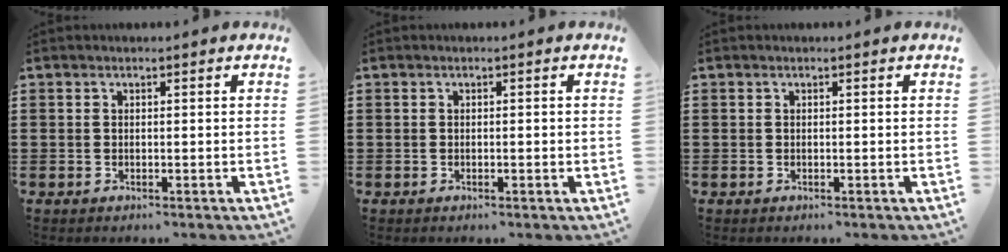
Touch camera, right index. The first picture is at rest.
{"total": 0.5, "force": [-0.1, 0.1, 0.5], "torque": [-0.010, -0.002, -0.002]}
{"total": 0.0}